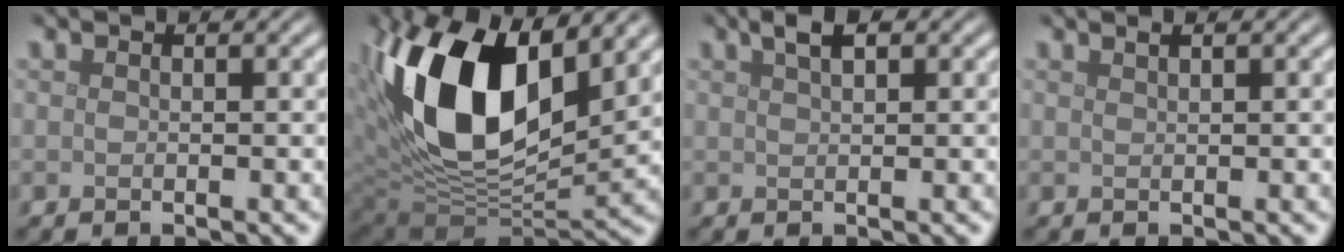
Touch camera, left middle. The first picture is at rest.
{"total": 16.6, "force": [5.2, 9.0, 13.0], "torque": [-0.251, 0.007, 0.088]}
{"total": 2.0, "force": [1.3, 0.6, 1.4], "torque": [-0.021, 0.005, 0.023]}
{"total": 0.8, "force": [0.6, 0.2, 0.5], "torque": [-0.006, 0.001, 0.007]}